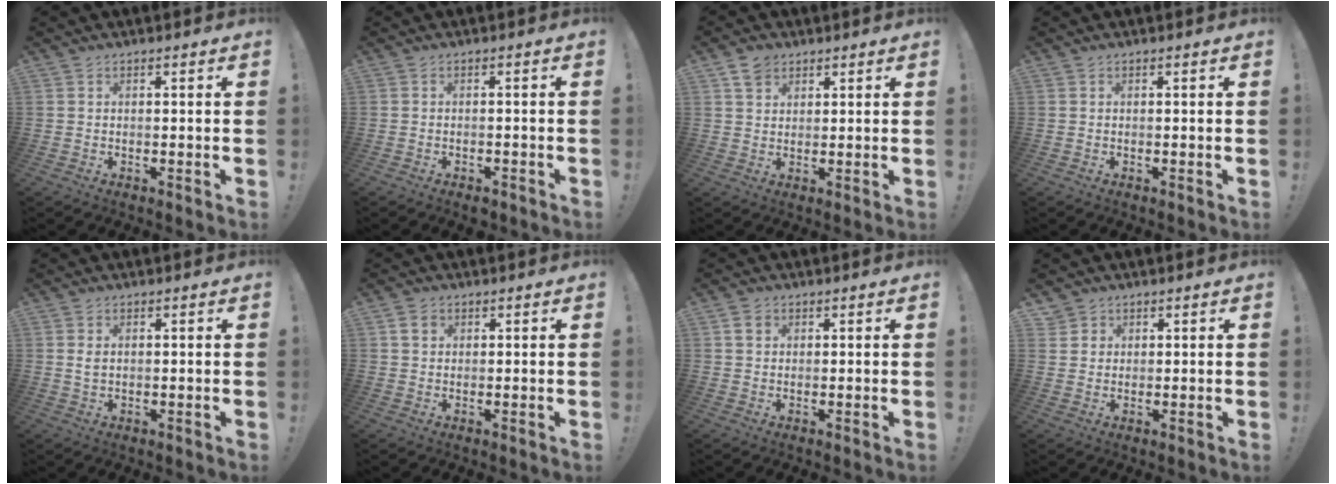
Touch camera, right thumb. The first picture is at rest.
{"total": 1.8, "force": [-1.4, 0.7, 0.8], "torque": [-0.008, 0.005, -0.024]}
{"total": 4.6, "force": [2.9, 3.3, 1.5], "torque": [-0.024, -0.006, 0.054]}
{"total": 0.0}
{"total": 1.8, "force": [0.7, 1.0, 1.4], "torque": [-0.022, 0.000, 0.010]}
{"total": 3.3, "force": [1.3, 2.6, 1.5], "torque": [-0.021, 0.001, 0.025]}
{"total": 2.8, "force": [1.1, 2.2, 1.2], "torque": [-0.014, 0.000, 0.021]}
{"total": 2.8, "force": [1.6, 2.3, 0.1], "torque": [-0.003, -0.009, 0.028]}